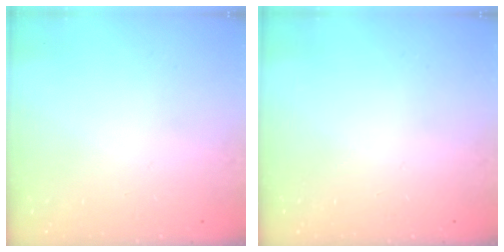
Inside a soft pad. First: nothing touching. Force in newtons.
{"total": 0.0}